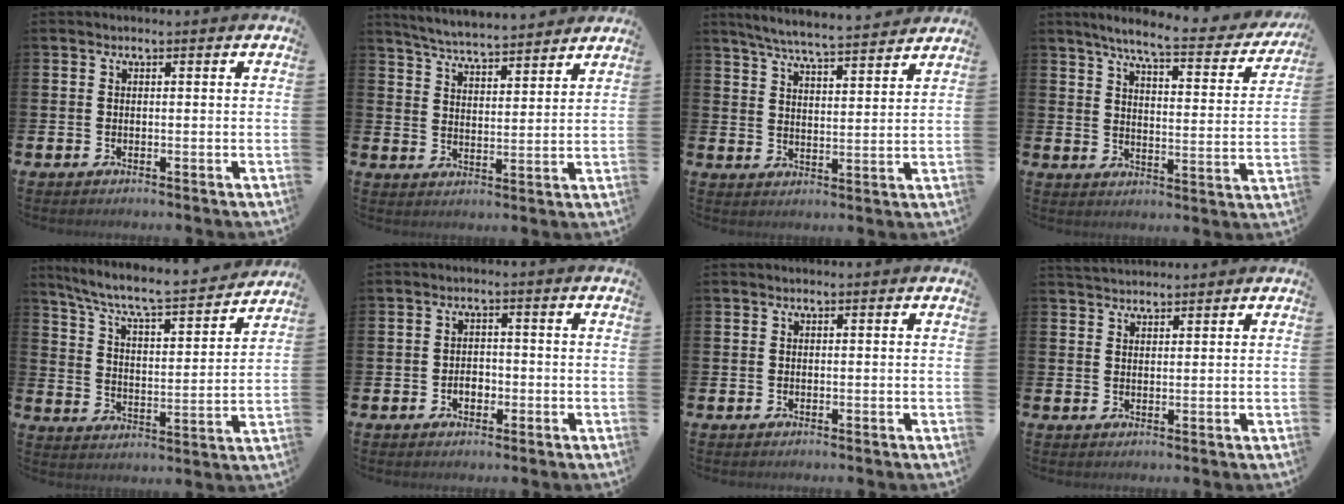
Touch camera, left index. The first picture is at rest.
{"total": 5.5, "force": [5.4, 0.0, 0.6], "torque": [-0.035, -0.035, 0.096]}
{"total": 6.1, "force": [5.9, 0.0, 1.7], "torque": [-0.048, -0.038, 0.102]}
{"total": 6.4, "force": [5.6, 0.5, 3.1], "torque": [-0.078, -0.038, 0.089]}
{"total": 7.5, "force": [6.8, 0.8, 3.0], "torque": [-0.092, -0.050, 0.113]}
{"total": 2.3, "force": [-0.8, 1.7, 1.4], "torque": [-0.018, 0.000, -0.019]}
{"total": 0.0}
{"total": 2.5, "force": [2.5, 0.5, 0.0], "torque": [-0.005, -0.007, 0.046]}